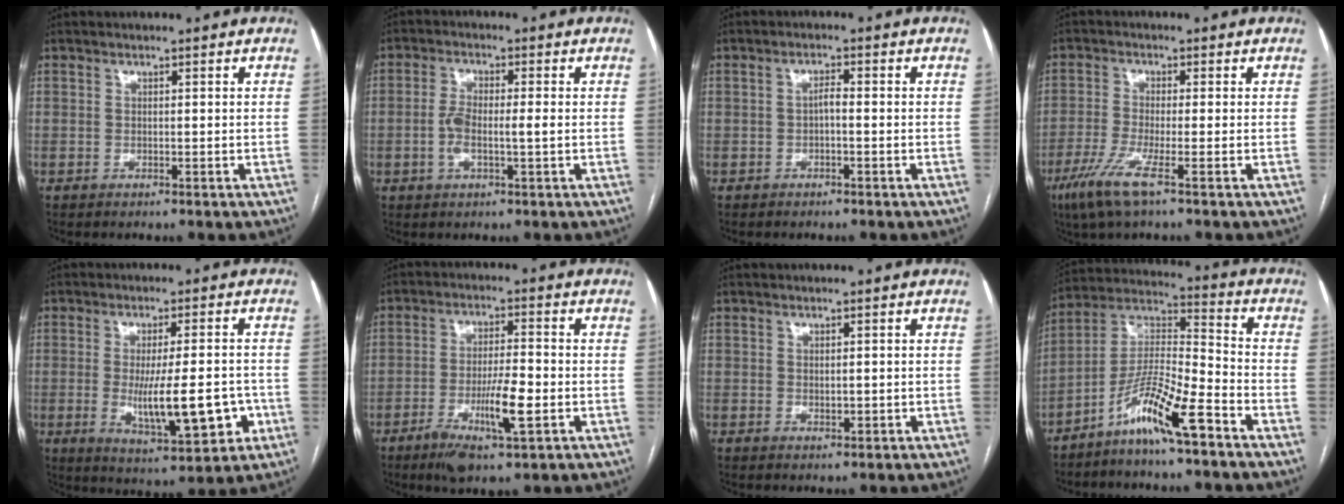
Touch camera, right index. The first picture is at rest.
{"total": 4.6, "force": [-0.7, 0.9, 4.4], "torque": [-0.096, 0.008, -0.012]}
{"total": 1.7, "force": [-0.4, 0.4, 1.5], "torque": [-0.024, 0.005, -0.009]}
{"total": 6.3, "force": [-3.6, 0.0, 5.2], "torque": [-0.109, -0.018, -0.075]}
{"total": 11.7, "force": [-2.4, 2.7, 11.2], "torque": [-0.180, -0.015, -0.026]}
{"total": 9.1, "force": [-3.5, 1.2, 8.3], "torque": [-0.154, -0.010, -0.057]}
{"total": 0.9, "force": [0.0, 0.5, 0.8], "torque": [-0.012, -0.001, 0.003]}
{"total": 11.3, "force": [-7.3, 0.5, 8.6], "torque": [-0.174, 0.002, -0.142]}